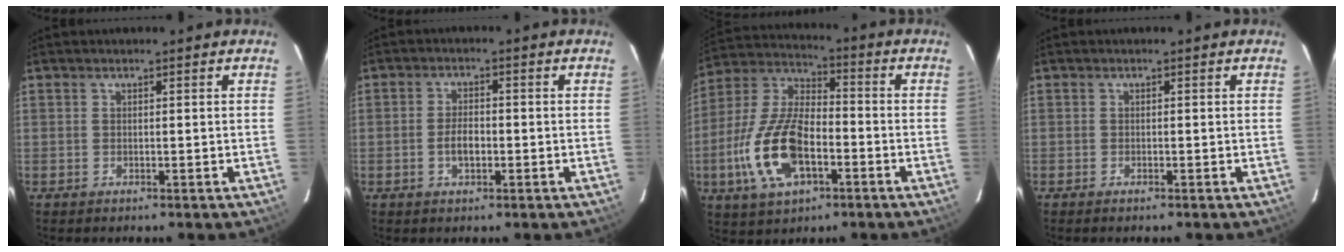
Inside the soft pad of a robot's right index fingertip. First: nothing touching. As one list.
[{"total": 3.5, "force": [-1.0, 1.8, 2.9], "torque": [-0.055, 0.001, -0.016]}, {"total": 16.9, "force": [-5.6, 8.1, 13.8], "torque": [-0.302, -0.002, -0.102]}, {"total": 0.6, "force": [-0.6, 0.1, 0.2], "torque": [-0.005, -0.002, -0.011]}]